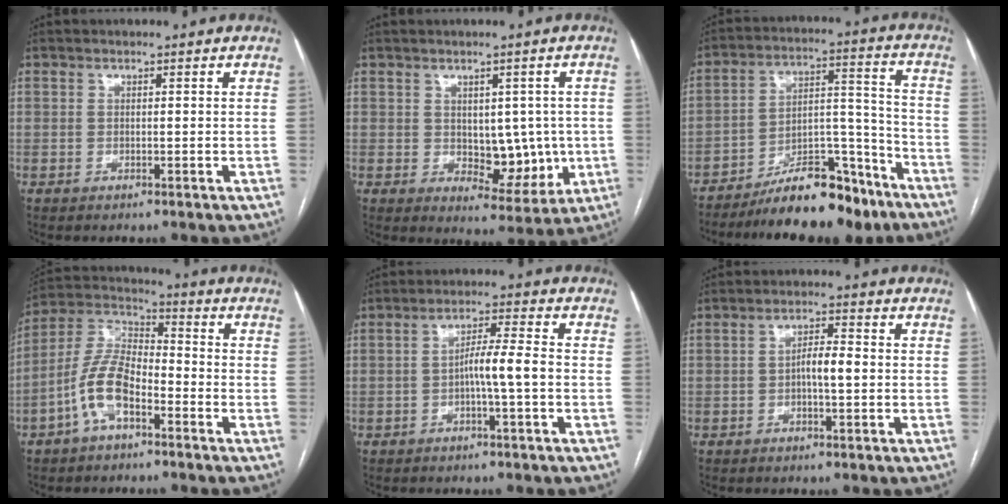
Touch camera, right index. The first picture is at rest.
{"total": 7.8, "force": [-0.2, 4.5, 6.3], "torque": [-0.069, 0.003, 0.014]}
{"total": 15.2, "force": [-12.0, 4.4, 8.2], "torque": [-0.115, 0.040, -0.191]}
{"total": 10.3, "force": [-4.5, 4.6, 8.0], "torque": [-0.184, 0.024, -0.089]}
{"total": 5.1, "force": [-1.2, -0.2, 4.9], "torque": [-0.085, 0.010, -0.021]}
{"total": 3.6, "force": [-0.5, 0.7, 3.5], "torque": [-0.059, 0.008, -0.008]}